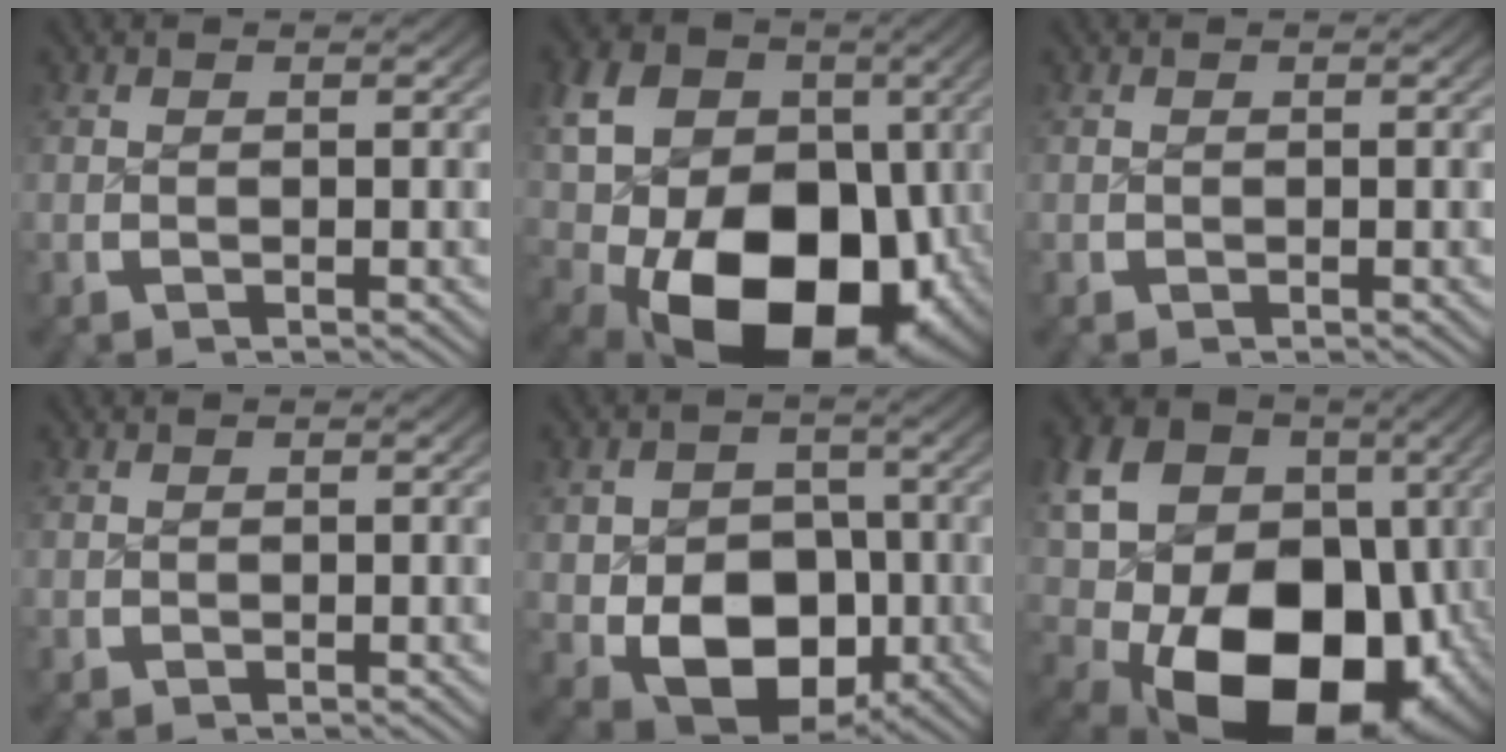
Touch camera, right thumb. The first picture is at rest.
{"total": 23.0, "force": [-2.6, 16.5, 15.8], "torque": [-0.293, -0.095, -0.007]}
{"total": 0.0}
{"total": 0.0}
{"total": 11.5, "force": [-2.4, 8.7, 7.2], "torque": [-0.148, -0.059, -0.012]}
{"total": 25.3, "force": [-2.3, 18.7, 16.9], "torque": [-0.317, -0.085, -0.009]}